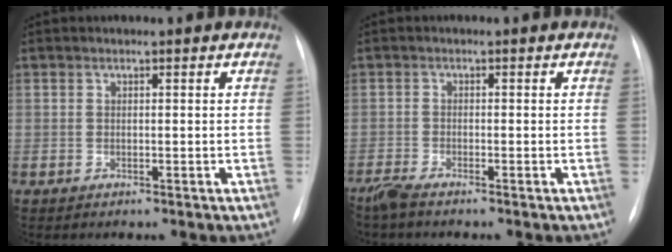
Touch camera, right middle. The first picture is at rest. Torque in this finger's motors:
{"motor_torque": [0.07, -0.22, 0.14, 0.06]}